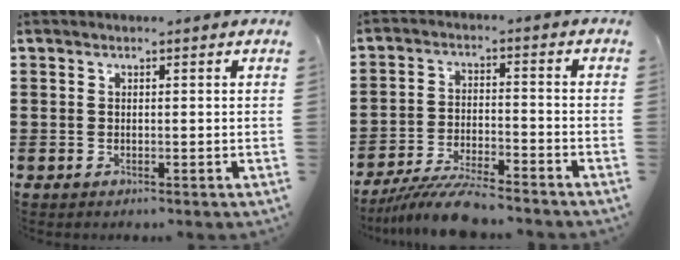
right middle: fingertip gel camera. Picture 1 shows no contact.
{"total": 6.8, "force": [-6.4, 0.4, 2.4], "torque": [-0.046, -0.004, -0.120]}